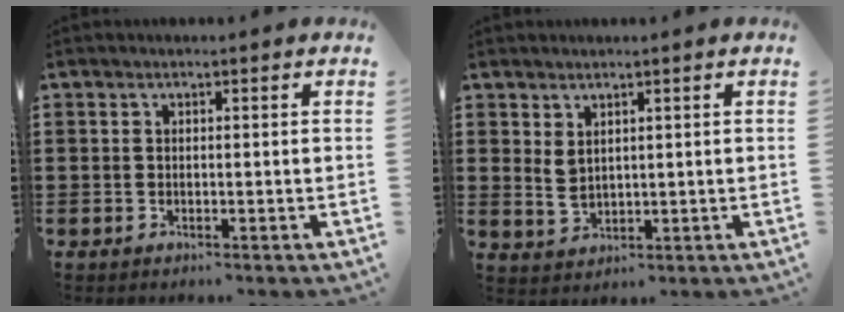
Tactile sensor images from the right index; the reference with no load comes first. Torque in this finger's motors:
{"motor_torque": [-0.19, 0.56, -0.10, -0.01]}